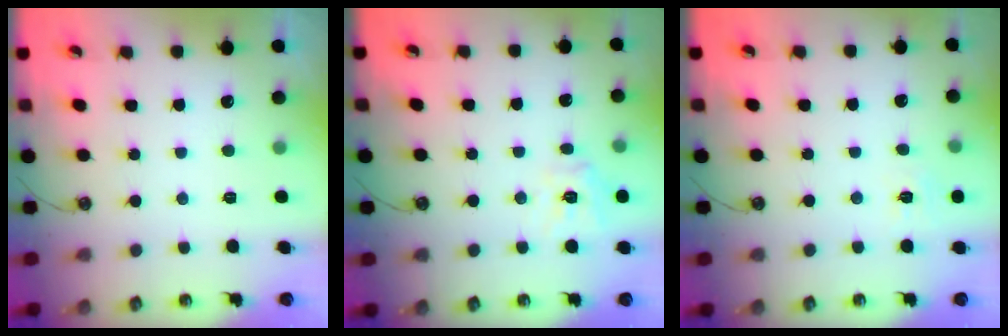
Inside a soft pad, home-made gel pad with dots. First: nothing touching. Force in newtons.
{"total": 11.6, "press": 11.5, "slide": 1.3}
{"total": 6.5, "press": 6.5, "slide": 0.7}